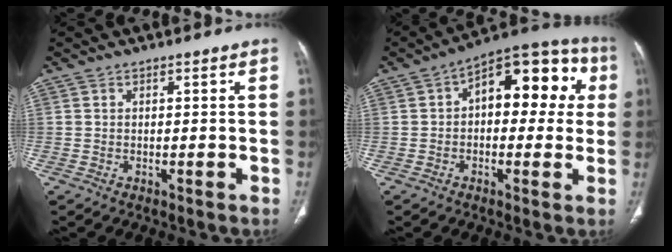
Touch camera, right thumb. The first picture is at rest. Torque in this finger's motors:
{"motor_torque": [0.11, 0.78, 0.13, 0.20, 0.08]}